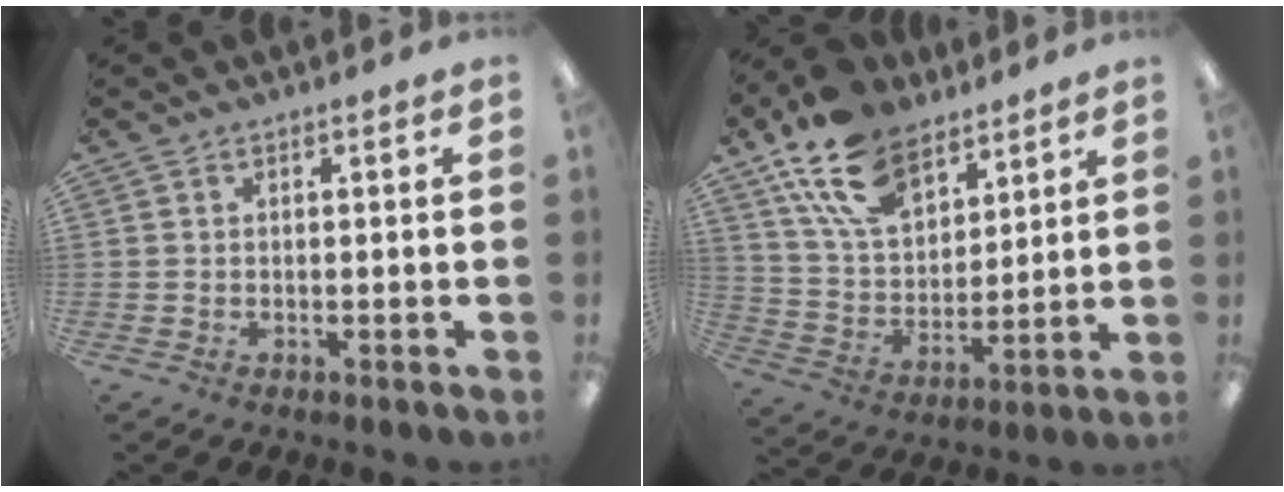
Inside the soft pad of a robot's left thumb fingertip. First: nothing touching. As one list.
[{"total": 17.5, "force": [11.6, 9.8, 8.7], "torque": [-0.172, -0.045, 0.219]}]